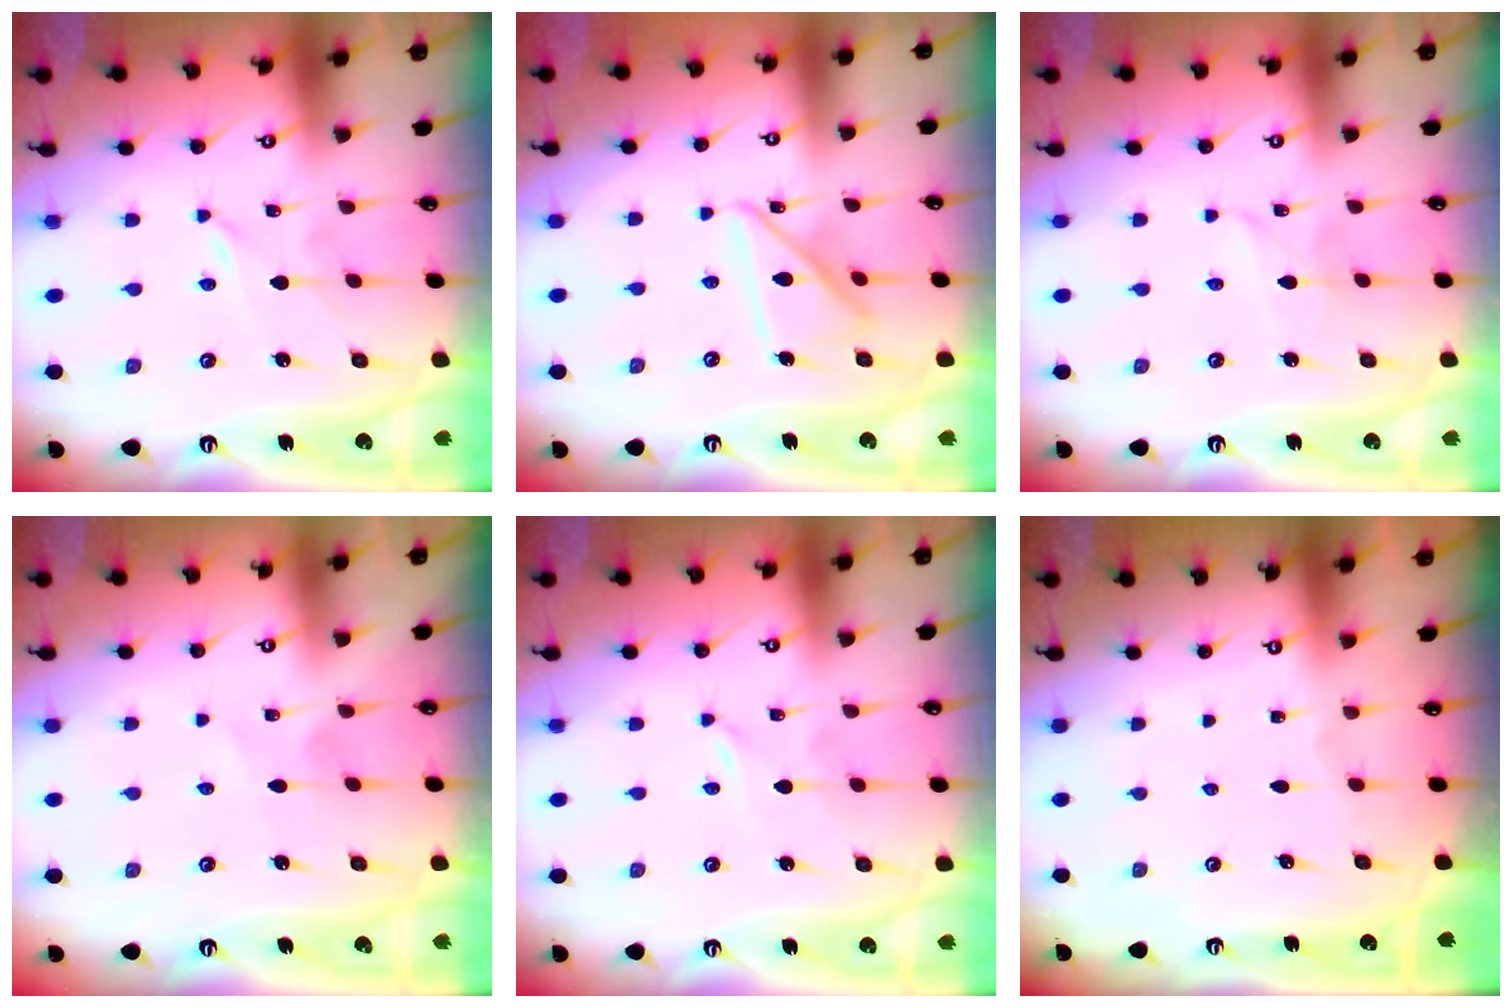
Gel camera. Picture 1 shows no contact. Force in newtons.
{"total": 14.0, "press": 13.9, "slide": 1.4}
{"total": 2.3, "press": 2.3, "slide": 0.0}
{"total": 2.5, "press": 2.5, "slide": 0.3}
{"total": 0.0}
{"total": 0.0}